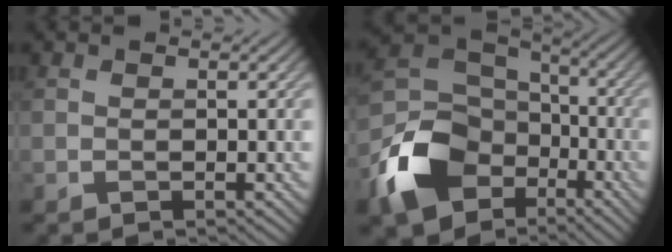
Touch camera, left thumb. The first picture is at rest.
{"total": 14.3, "force": [-6.3, 10.1, 7.9], "torque": [-0.203, -0.037, -0.125]}